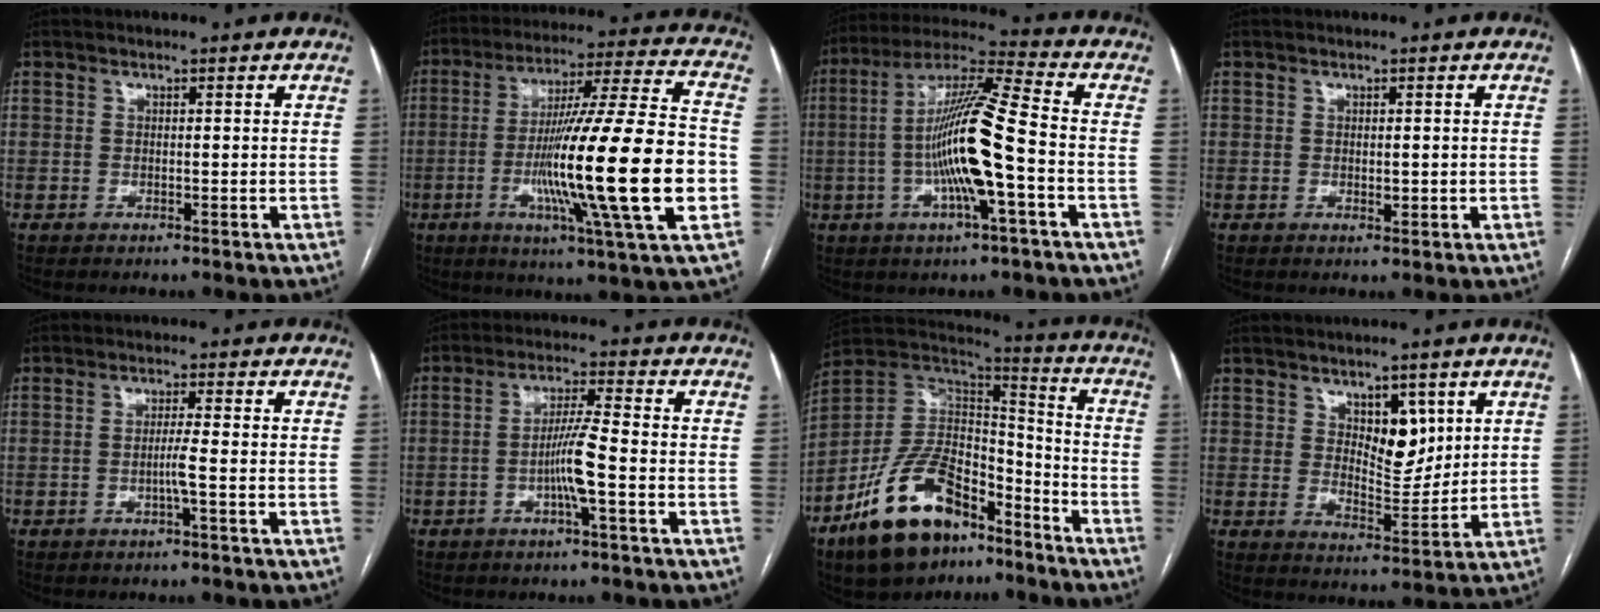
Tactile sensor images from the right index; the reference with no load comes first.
{"total": 25.0, "force": [-4.9, 0.1, 24.5], "torque": [-0.391, -0.017, -0.093]}
{"total": 15.3, "force": [-2.7, 0.5, 15.1], "torque": [-0.285, 0.005, -0.055]}
{"total": 1.4, "force": [0.0, 0.6, 1.2], "torque": [-0.019, -0.004, 0.003]}
{"total": 2.4, "force": [-0.7, -0.6, 2.2], "torque": [-0.040, -0.001, -0.015]}
{"total": 6.1, "force": [-1.7, -0.3, 5.8], "torque": [-0.117, 0.002, -0.033]}
{"total": 19.2, "force": [-12.4, 9.0, 11.7], "torque": [-0.230, 0.021, -0.217]}
{"total": 6.7, "force": [3.2, 3.3, 5.0], "torque": [-0.078, -0.006, 0.059]}